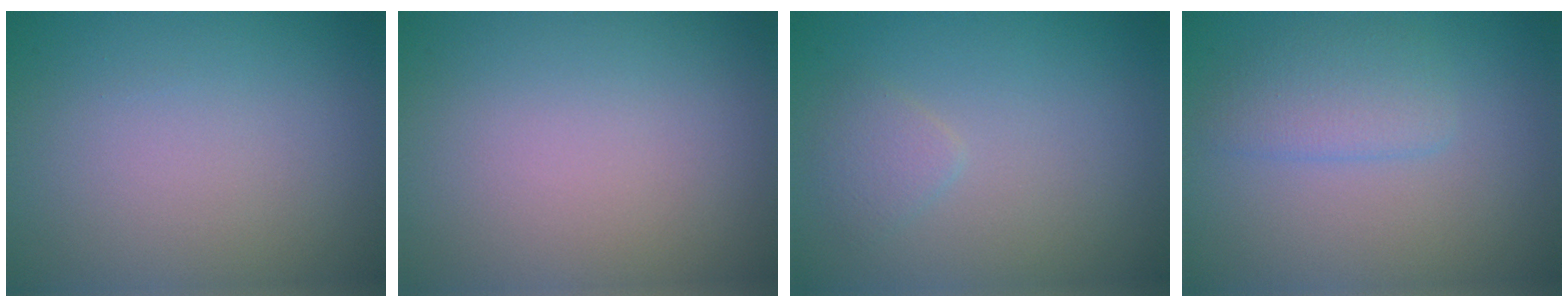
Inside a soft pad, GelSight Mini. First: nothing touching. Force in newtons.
{"total": 0.0}
{"total": 1.3, "press": 1.3, "slide": 0.1}
{"total": 2.4, "press": 2.4, "slide": 0.1}